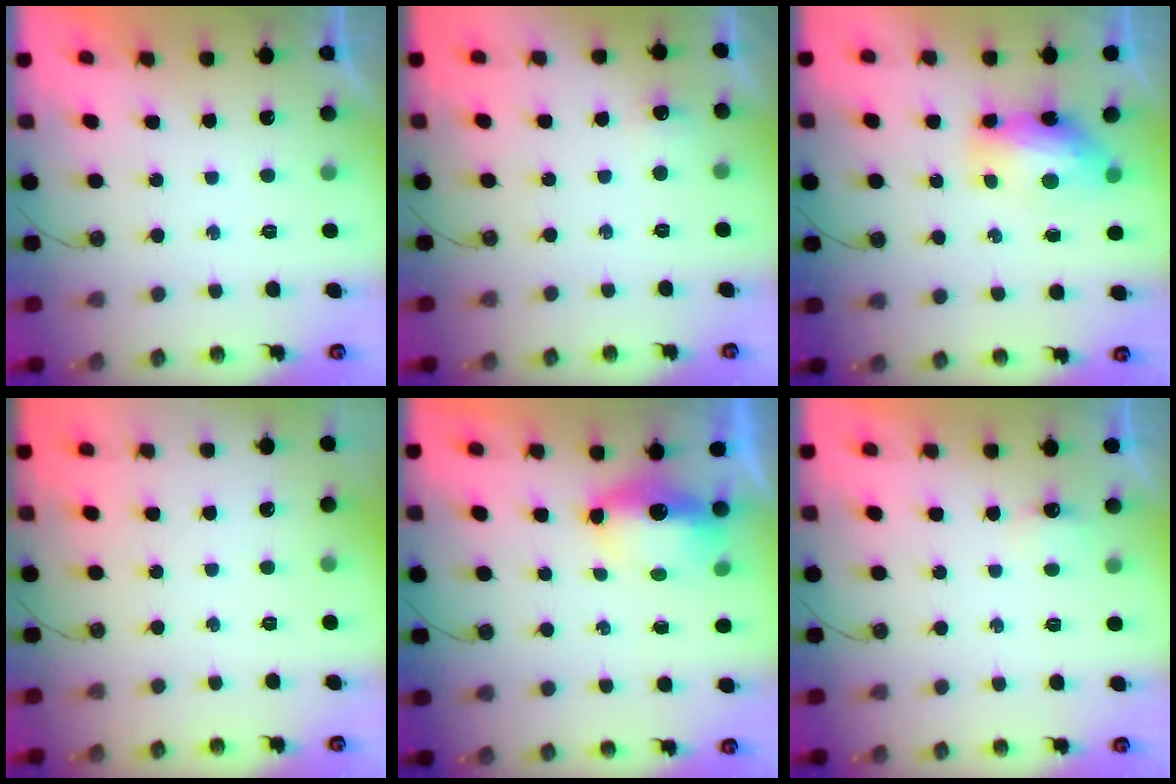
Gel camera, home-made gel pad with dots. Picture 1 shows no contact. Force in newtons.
{"total": 5.0, "press": 5.0, "slide": 0.6}
{"total": 8.8, "press": 8.8, "slide": 1.0}
{"total": 0.0}
{"total": 11.3, "press": 8.6, "slide": 7.3}
{"total": 2.7, "press": 2.6, "slide": 0.4}